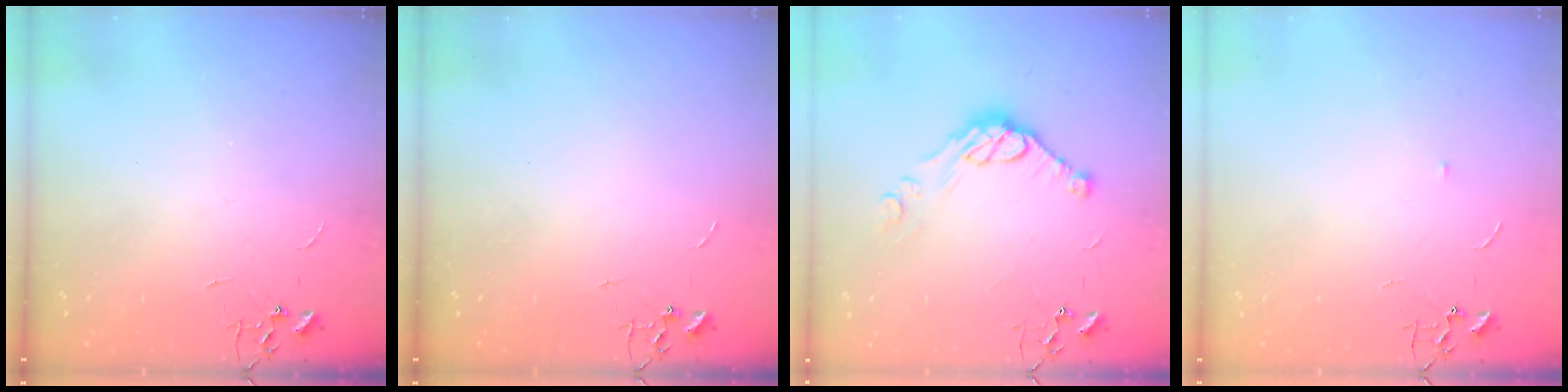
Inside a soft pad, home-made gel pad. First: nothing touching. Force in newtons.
{"total": 0.0}
{"total": 10.3, "press": 10.3, "slide": 0.7}
{"total": 3.4, "press": 3.4, "slide": 0.4}